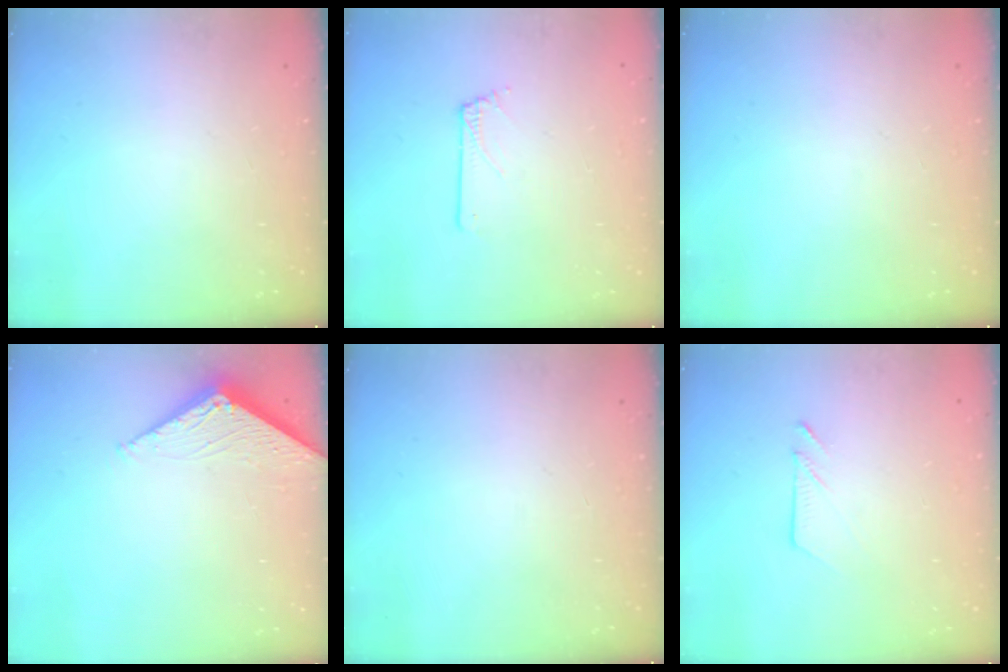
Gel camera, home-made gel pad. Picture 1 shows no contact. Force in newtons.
{"total": 0.0}
{"total": 0.0}
{"total": 3.2, "press": 3.2, "slide": 0.4}
{"total": 0.0}
{"total": 2.5, "press": 2.5, "slide": 0.4}